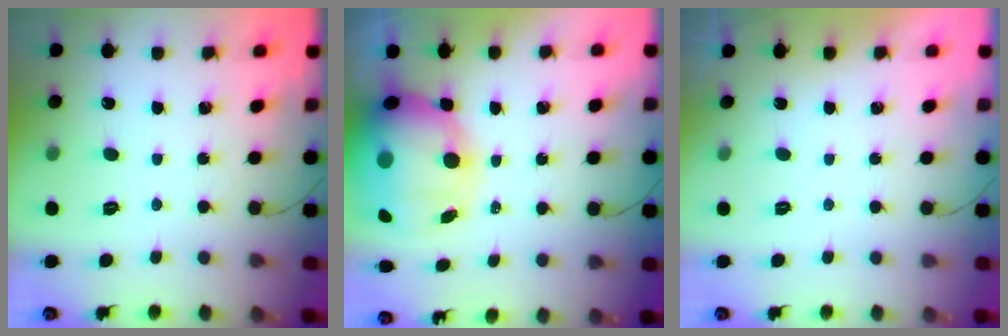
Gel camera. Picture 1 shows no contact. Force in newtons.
{"total": 17.7, "press": 16.3, "slide": 6.9}
{"total": 0.0}